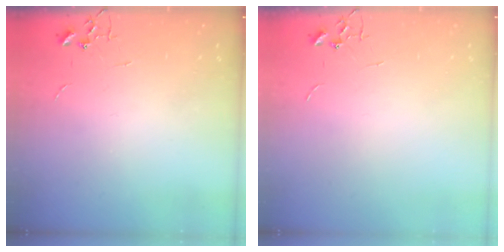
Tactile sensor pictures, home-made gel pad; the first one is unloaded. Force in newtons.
{"total": 0.0}